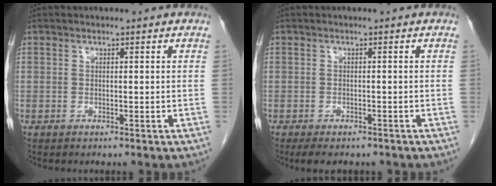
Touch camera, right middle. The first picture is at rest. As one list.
[{"total": 5.9, "force": [-4.6, 2.5, 2.7], "torque": [-0.032, -0.005, -0.058]}]